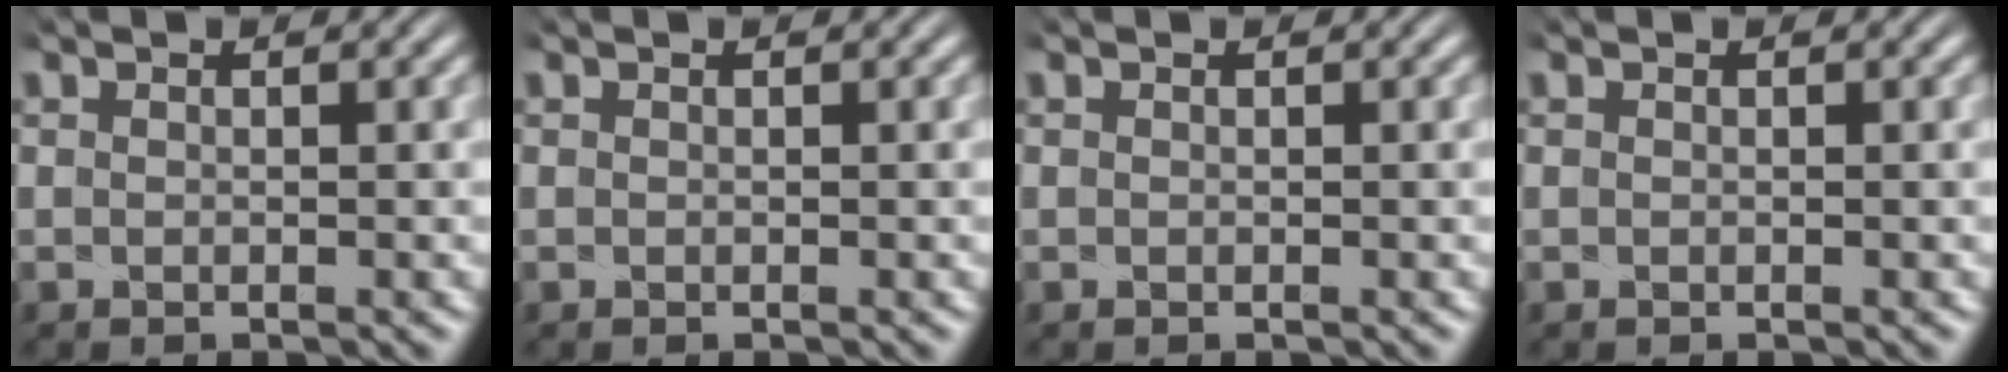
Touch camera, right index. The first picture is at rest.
{"total": 0.0}
{"total": 0.0}
{"total": 0.0}